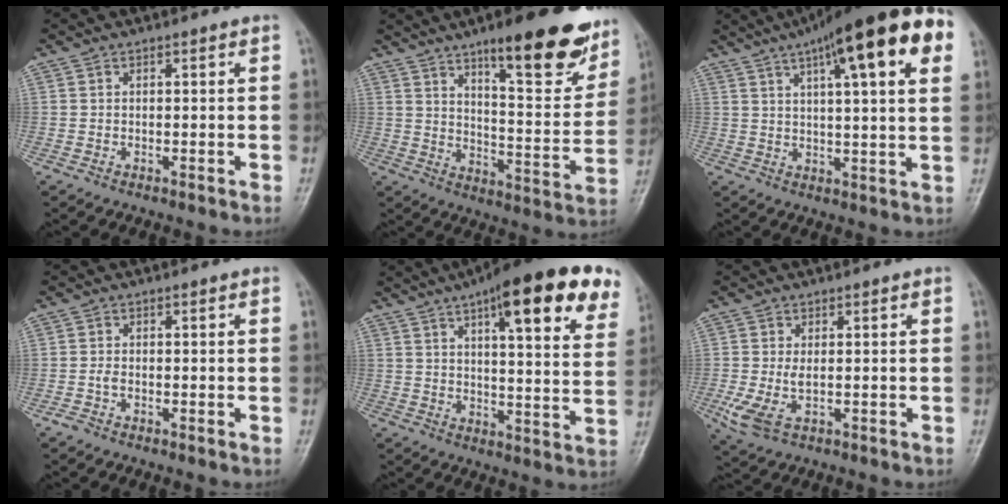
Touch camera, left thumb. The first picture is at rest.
{"total": 20.4, "force": [12.9, 5.7, 14.8], "torque": [-0.160, -0.066, 0.187]}
{"total": 21.3, "force": [9.6, 5.1, 18.3], "torque": [-0.259, 0.010, 0.133]}
{"total": 1.6, "force": [-0.9, 0.8, 1.0], "torque": [-0.031, 0.003, -0.022]}
{"total": 22.8, "force": [12.9, 6.3, 17.8], "torque": [-0.219, -0.022, 0.165]}
{"total": 5.2, "force": [-1.1, 2.7, 4.4], "torque": [-0.111, -0.005, -0.016]}